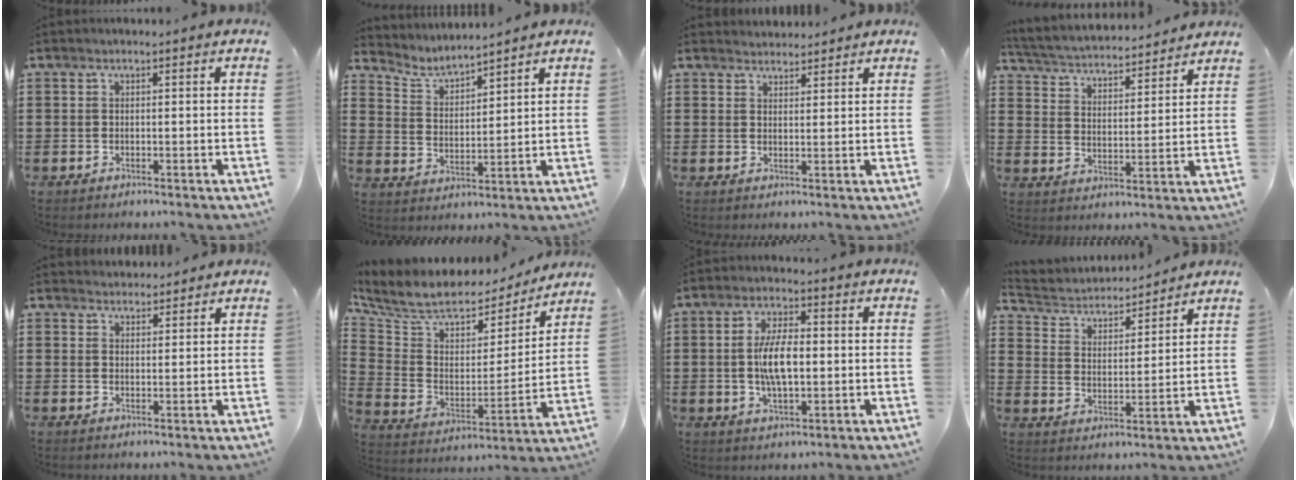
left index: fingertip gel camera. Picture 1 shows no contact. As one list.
[{"total": 3.9, "force": [3.9, 0.4, 0.5], "torque": [-0.030, -0.020, 0.065]}, {"total": 2.3, "force": [2.2, 0.4, -0.3], "torque": [0.000, -0.001, 0.044]}, {"total": 3.5, "force": [3.5, 0.3, 0.3], "torque": [-0.029, -0.030, 0.053]}, {"total": 2.3, "force": [2.2, 0.5, -0.3], "torque": [-0.001, -0.001, 0.043]}, {"total": 8.0, "force": [6.5, 3.5, 3.2], "torque": [-0.090, -0.044, 0.110]}, {"total": 7.2, "force": [-0.2, 2.9, 6.6], "torque": [-0.141, -0.001, -0.011]}, {"total": 4.1, "force": [4.0, 1.1, 0.3], "torque": [-0.034, -0.027, 0.064]}]